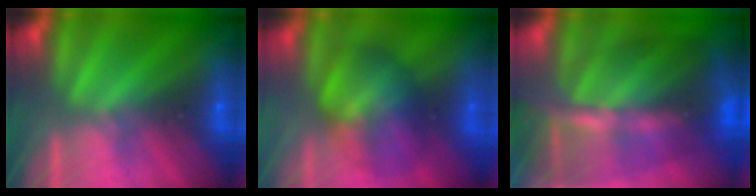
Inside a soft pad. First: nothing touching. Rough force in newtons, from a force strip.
{"total": 5.8}
{"total": 11.6}